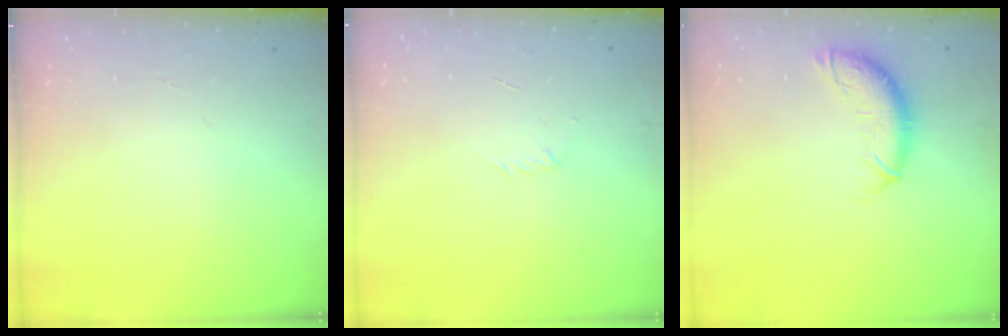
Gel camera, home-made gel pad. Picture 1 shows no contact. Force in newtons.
{"total": 2.9, "press": 2.8, "slide": 0.8}
{"total": 10.3, "press": 10.3, "slide": 0.8}